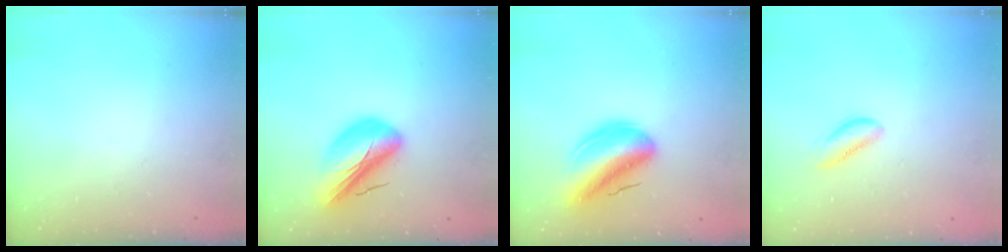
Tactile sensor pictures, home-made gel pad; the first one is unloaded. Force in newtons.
{"total": 13.0, "press": 12.5, "slide": 3.7}
{"total": 14.5, "press": 13.9, "slide": 3.9}
{"total": 2.2, "press": 2.2, "slide": 0.4}